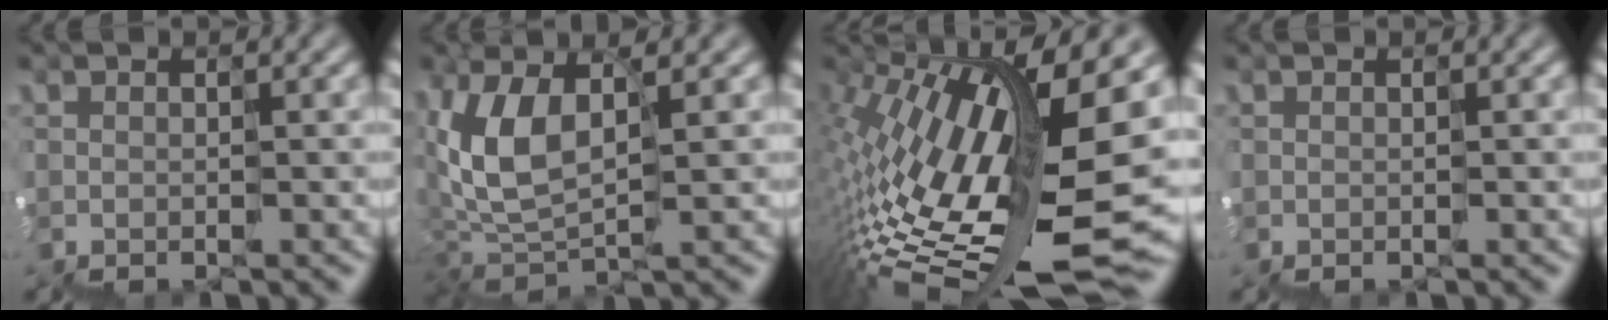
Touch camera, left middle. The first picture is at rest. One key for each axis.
{"total": 4.8, "fx": 1.6, "fy": 3.1, "fz": 3.2, "tx": -0.092, "ty": 0.006, "tz": 0.031}
{"total": 15.1, "fx": 0.3, "fy": 5.9, "fz": 13.9, "tx": -0.258, "ty": 0.003, "tz": 0.000}
{"total": 0.0}